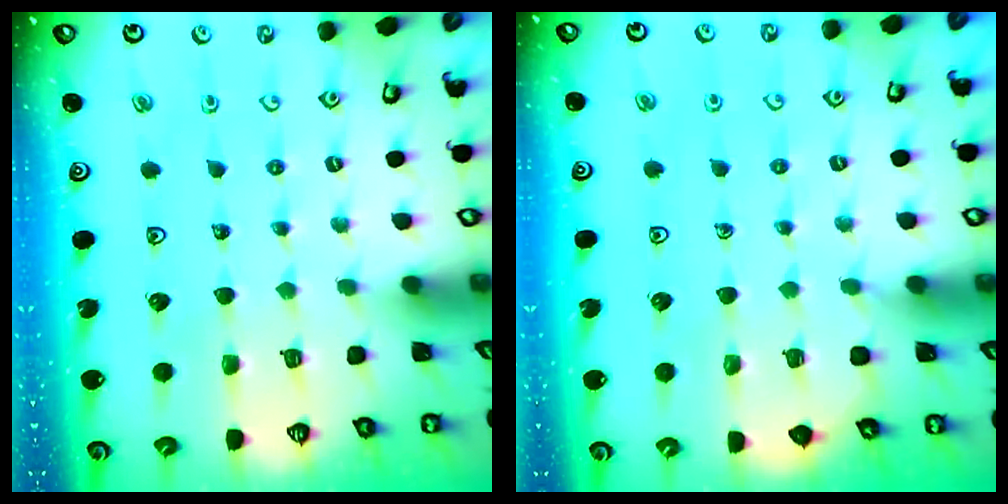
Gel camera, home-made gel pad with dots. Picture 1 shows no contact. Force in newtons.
{"total": 1.6, "press": 1.5, "slide": 0.3}